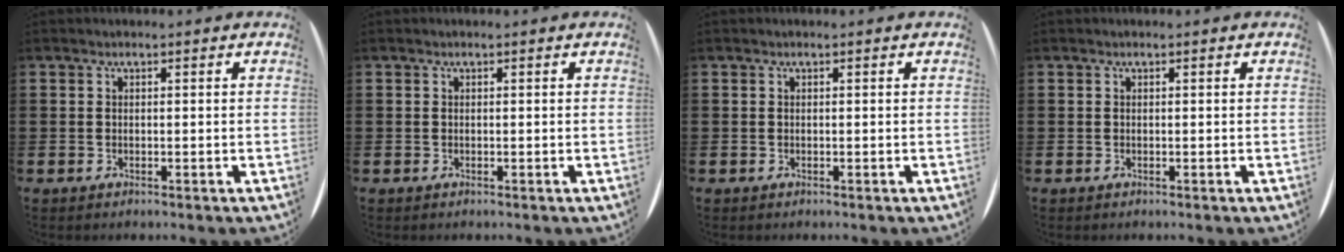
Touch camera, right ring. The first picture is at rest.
{"total": 0.0}
{"total": 0.0}
{"total": 0.0}